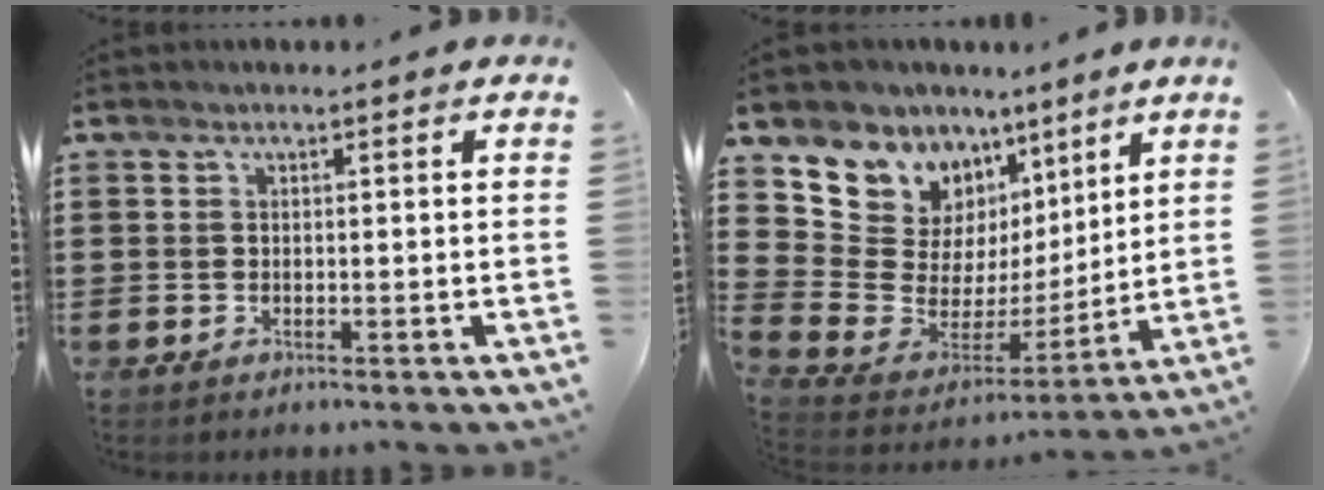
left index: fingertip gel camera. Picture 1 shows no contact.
{"total": 10.3, "force": [6.6, 7.6, 2.4], "torque": [-0.086, -0.059, 0.125]}